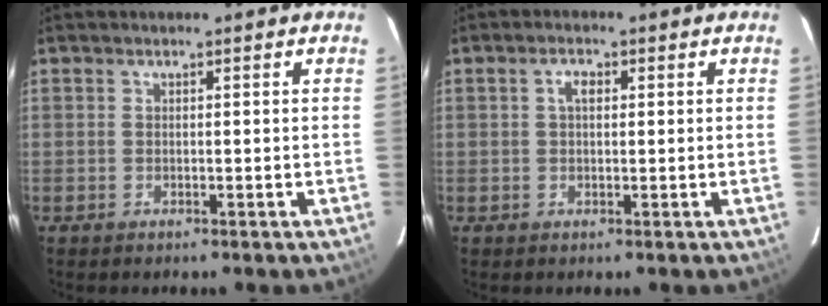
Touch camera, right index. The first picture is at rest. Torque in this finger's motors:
{"motor_torque": [0.08, -0.02, 0.05, 0.04]}